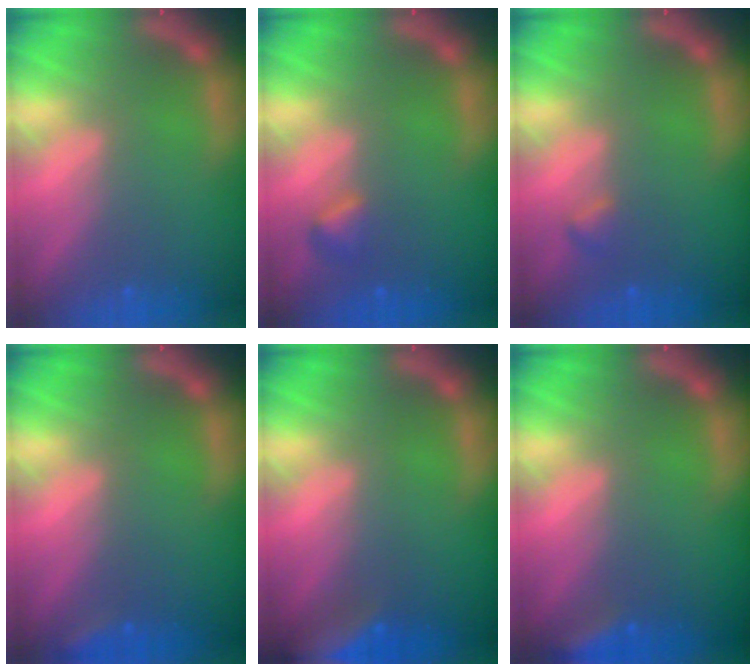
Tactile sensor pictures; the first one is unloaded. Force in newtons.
{"total": 1.4}
{"total": 0.9}
{"total": 1.4}
{"total": 7.0}
{"total": 2.9}